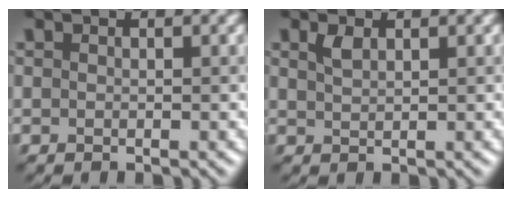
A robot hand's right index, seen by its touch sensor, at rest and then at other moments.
{"total": 1.3, "force": [0.9, 0.5, 0.9], "torque": [-0.022, 0.003, 0.019]}